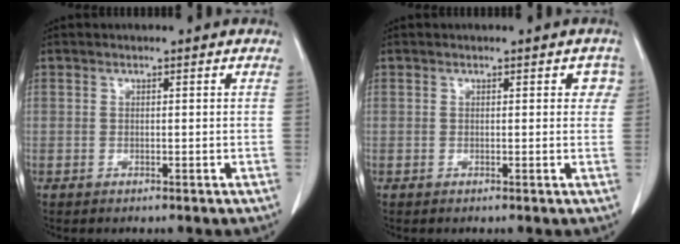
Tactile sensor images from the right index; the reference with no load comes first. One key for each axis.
{"total": 2.2, "fx": 0.8, "fy": 1.3, "fz": 1.6, "tx": -0.007, "ty": 0.010, "tz": 0.003}